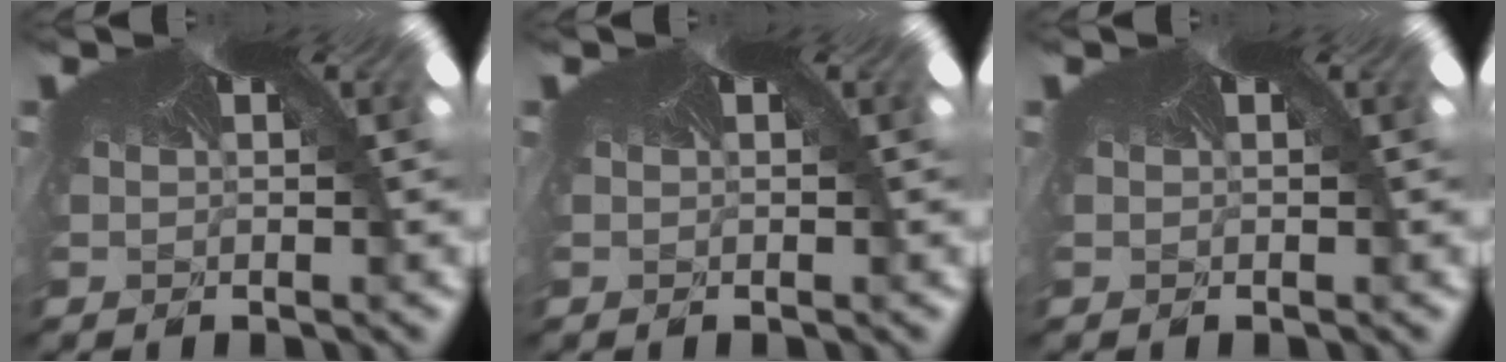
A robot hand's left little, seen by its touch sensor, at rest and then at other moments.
{"total": 0.0}
{"total": 0.0}